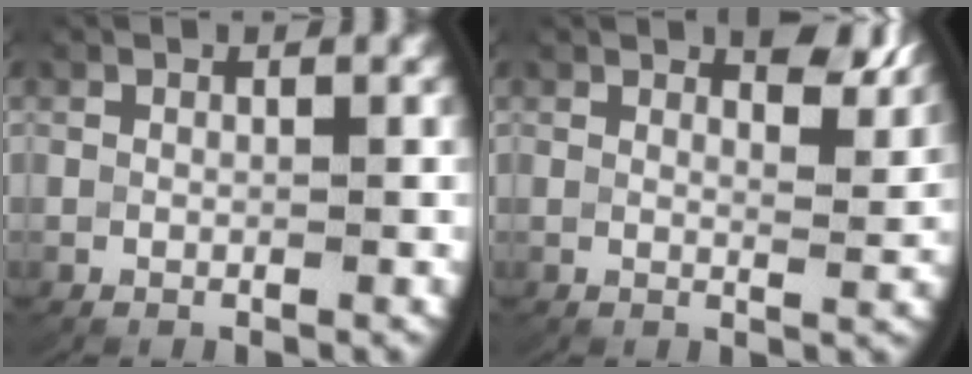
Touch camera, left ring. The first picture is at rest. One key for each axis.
{"total": 3.5, "fx": 2.8, "fy": 0.5, "fz": 2.0, "tx": -0.031, "ty": -0.009, "tz": 0.044}